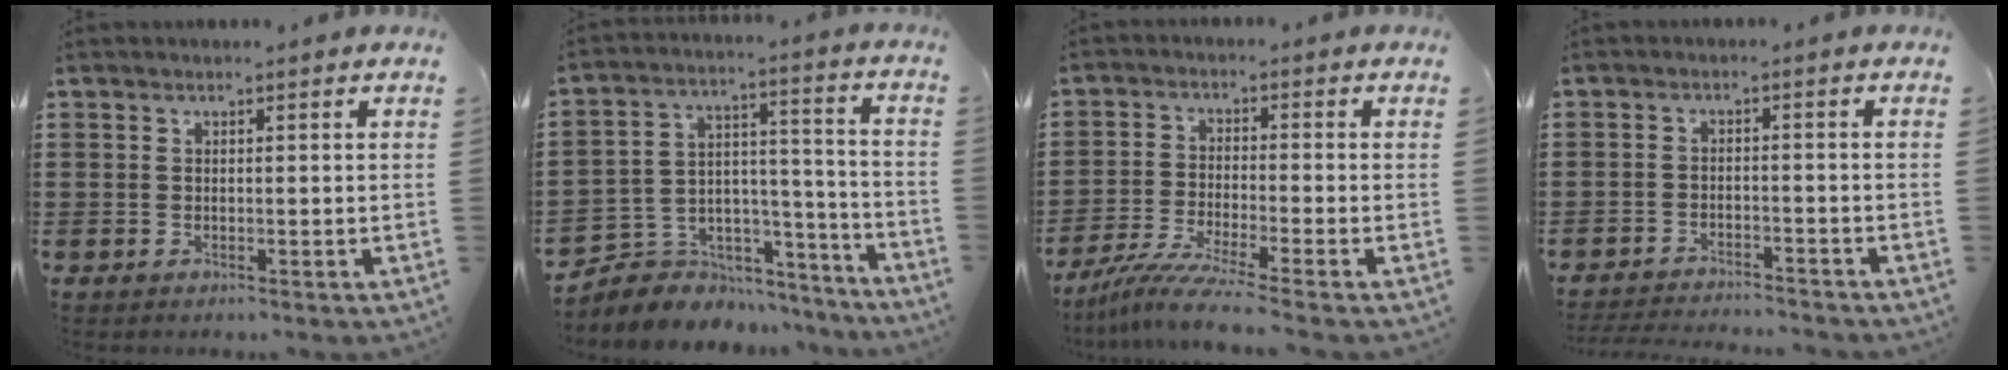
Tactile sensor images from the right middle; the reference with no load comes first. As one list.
[{"total": 5.0, "force": [-3.7, 3.4, -0.2], "torque": [-0.018, -0.002, -0.071]}, {"total": 5.6, "force": [-4.7, -0.7, 2.9], "torque": [-0.069, -0.026, -0.093]}, {"total": 2.9, "force": [-2.9, 0.0, 0.2], "torque": [-0.009, -0.002, -0.060]}]